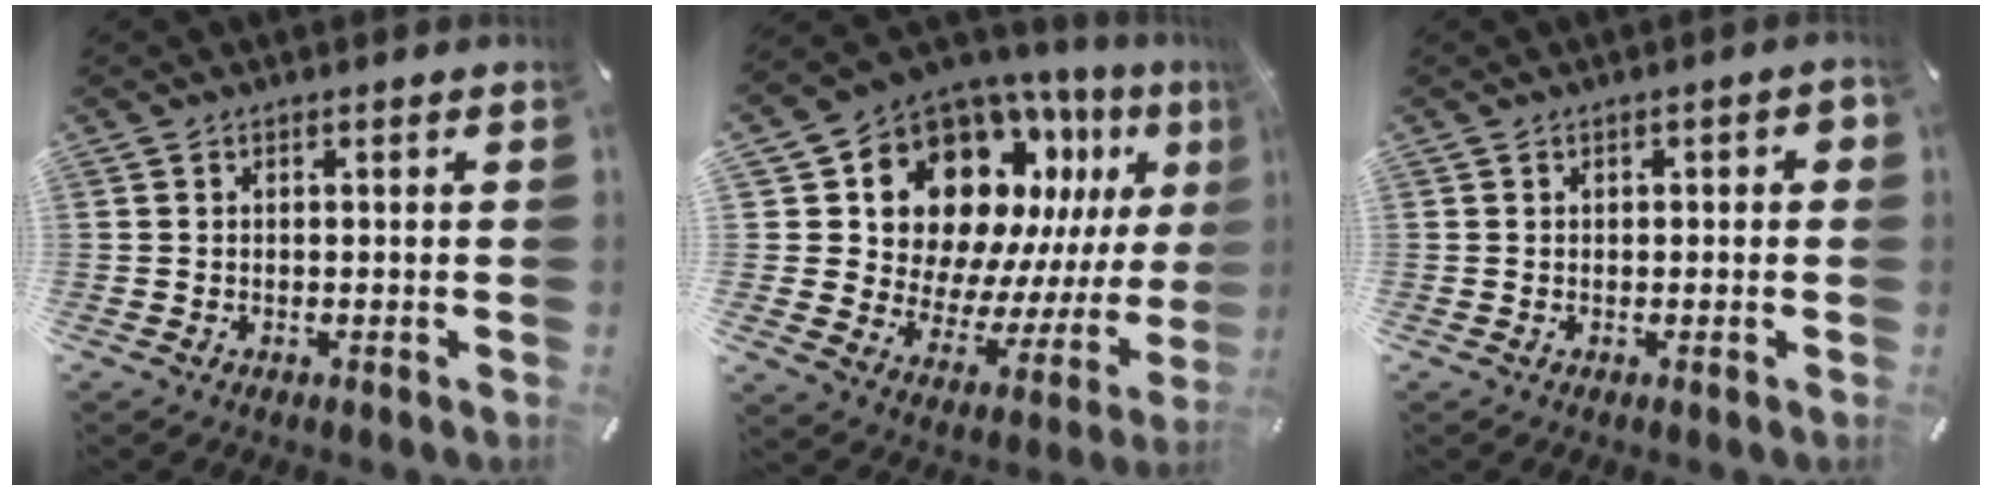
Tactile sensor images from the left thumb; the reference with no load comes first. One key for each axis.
{"total": 16.9, "fx": 10.2, "fy": 11.4, "fz": 7.2, "tx": -0.115, "ty": -0.102, "tz": 0.196}
{"total": 1.2, "fx": -0.2, "fy": 0.9, "fz": 0.8, "tx": -0.013, "ty": 0.005, "tz": -0.007}